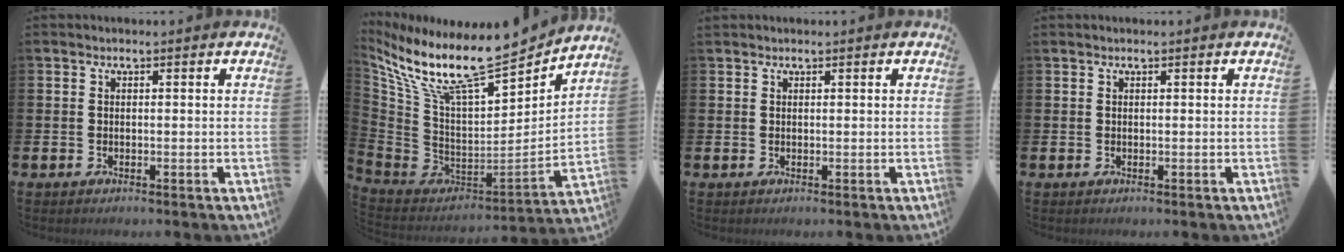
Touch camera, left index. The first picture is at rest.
{"total": 13.8, "force": [11.4, 3.0, 7.2], "torque": [-0.175, -0.084, 0.197]}
{"total": 0.5, "force": [0.5, 0.1, 0.0], "torque": [0.008, -0.001, 0.007]}
{"total": 0.0}